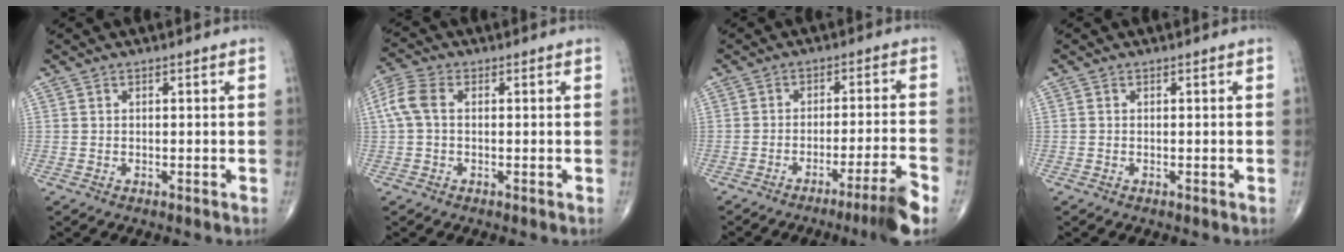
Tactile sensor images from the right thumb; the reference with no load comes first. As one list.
[{"total": 5.7, "force": [0.5, 3.6, 4.4], "torque": [-0.114, 0.019, 0.005]}, {"total": 8.1, "force": [-5.1, 0.0, 6.3], "torque": [-0.098, 0.020, -0.078]}, {"total": 0.0}]